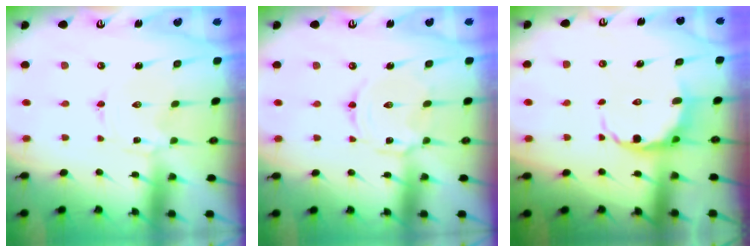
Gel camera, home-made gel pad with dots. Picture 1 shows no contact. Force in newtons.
{"total": 4.6, "press": 4.6, "slide": 0.4}
{"total": 8.9, "press": 8.4, "slide": 2.8}